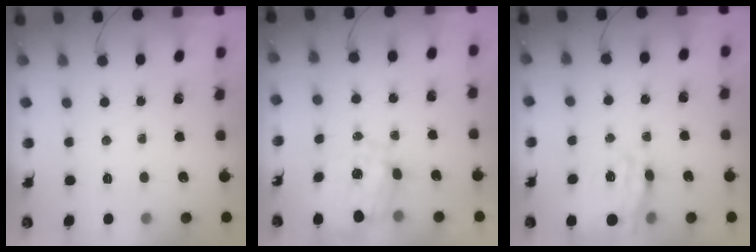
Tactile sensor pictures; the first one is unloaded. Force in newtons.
{"total": 2.5, "press": 2.4, "slide": 0.8}
{"total": 11.4, "press": 10.8, "slide": 3.9}